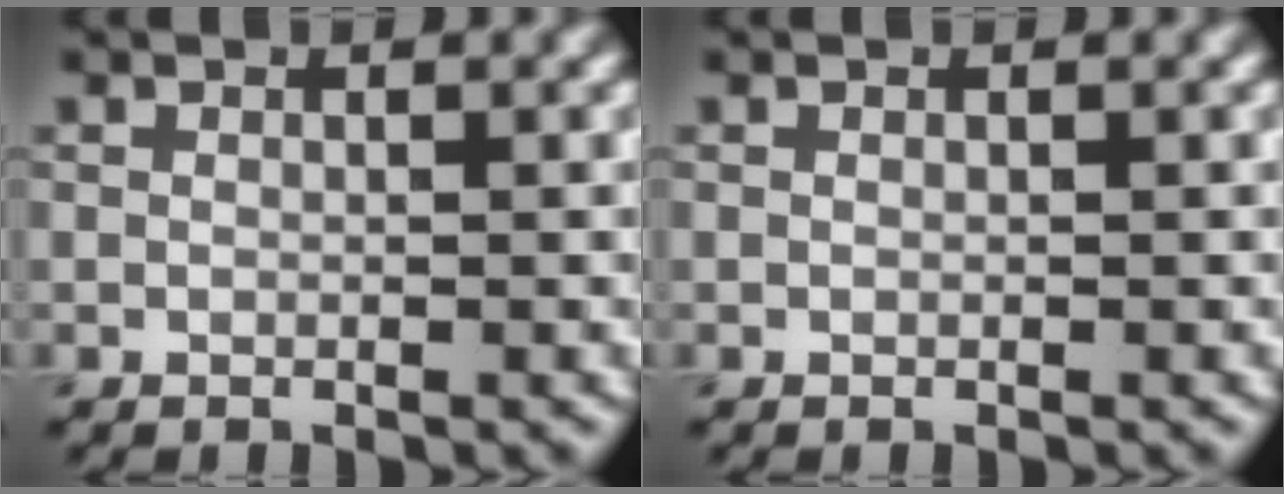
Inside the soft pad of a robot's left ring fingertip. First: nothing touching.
{"total": 0.0}